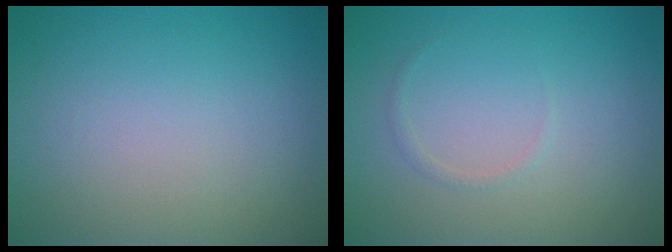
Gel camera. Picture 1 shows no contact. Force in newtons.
{"total": 0.6, "press": 0.6, "slide": 0.1}